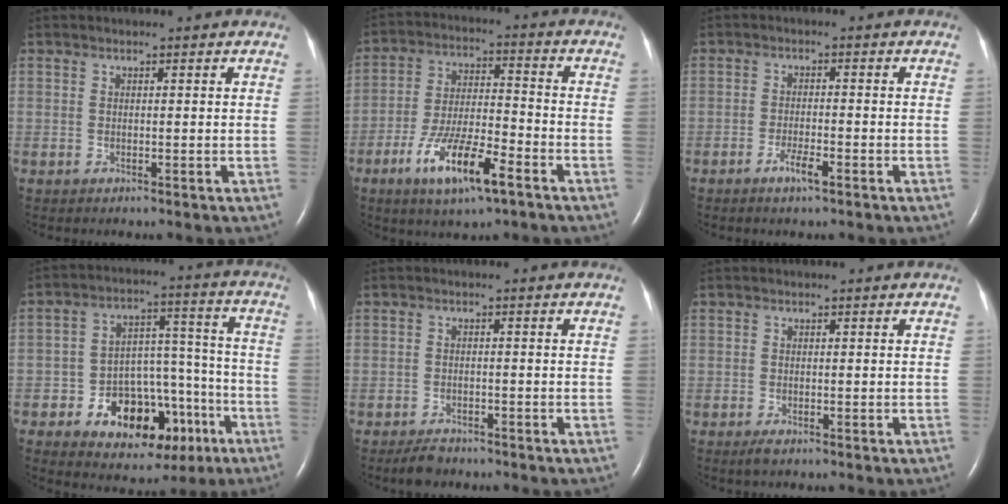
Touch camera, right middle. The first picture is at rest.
{"total": 11.7, "force": [-6.3, 2.4, 9.5], "torque": [-0.183, -0.008, -0.110]}
{"total": 2.8, "force": [-1.8, 0.3, 2.2], "torque": [-0.043, -0.001, -0.031]}
{"total": 15.0, "force": [-7.1, 8.9, 9.8], "torque": [-0.134, 0.040, -0.091]}
{"total": 2.7, "force": [-2.3, 1.0, 1.0], "torque": [-0.029, -0.003, -0.036]}
{"total": 1.1, "force": [-0.7, 0.2, 0.8], "torque": [-0.023, -0.005, -0.012]}